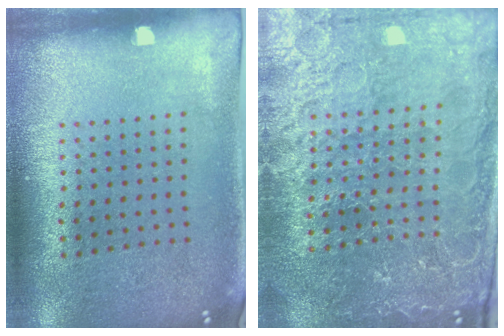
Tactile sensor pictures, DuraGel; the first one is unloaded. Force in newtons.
{"total": 4.7, "press": 4.4, "slide": 1.5}